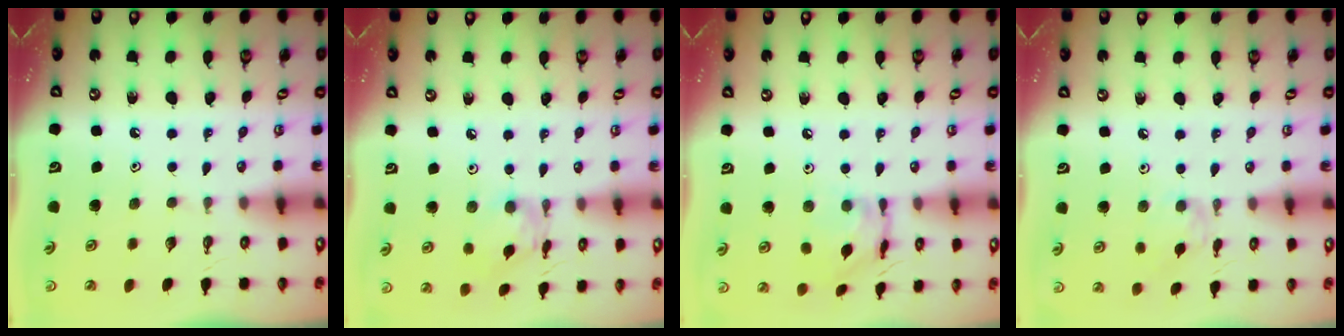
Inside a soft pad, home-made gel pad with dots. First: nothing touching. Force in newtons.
{"total": 8.3, "press": 8.2, "slide": 0.8}
{"total": 10.6, "press": 10.6, "slide": 0.8}
{"total": 5.9, "press": 5.9, "slide": 0.7}